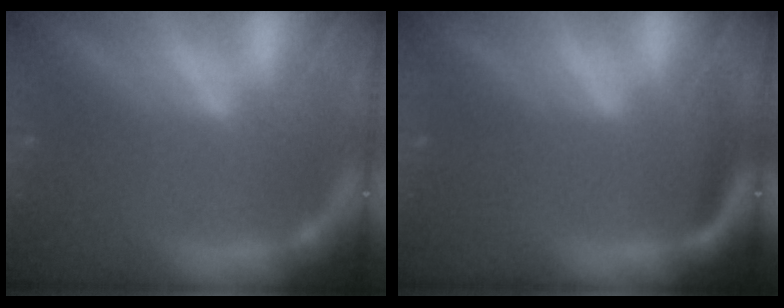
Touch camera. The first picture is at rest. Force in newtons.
{"total": 2.5}